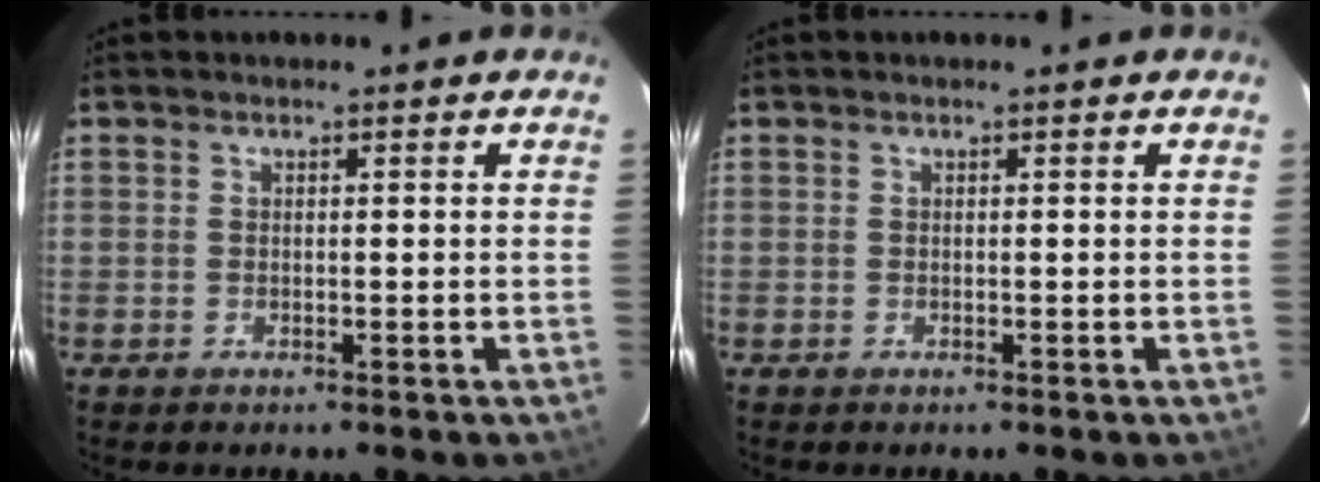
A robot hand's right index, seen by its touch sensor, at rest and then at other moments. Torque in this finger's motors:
{"motor_torque": [-0.03, 0.00, 0.00, 0.01]}